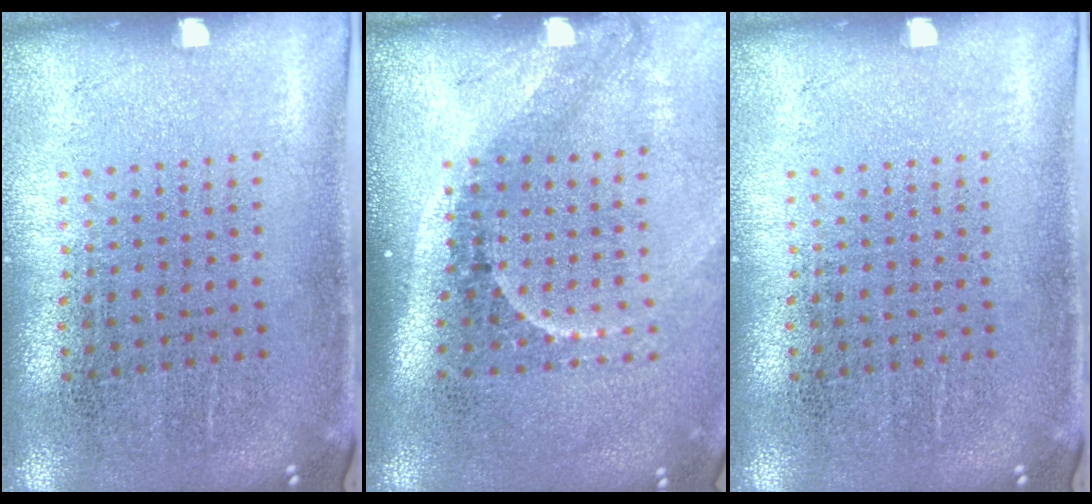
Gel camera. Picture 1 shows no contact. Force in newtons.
{"total": 2.2, "press": 1.4, "slide": 1.6}
{"total": 0.0}